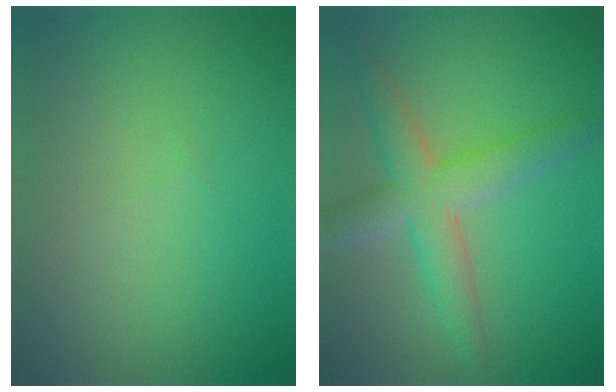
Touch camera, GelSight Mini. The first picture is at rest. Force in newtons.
{"total": 5.2, "press": 5.2, "slide": 0.3}